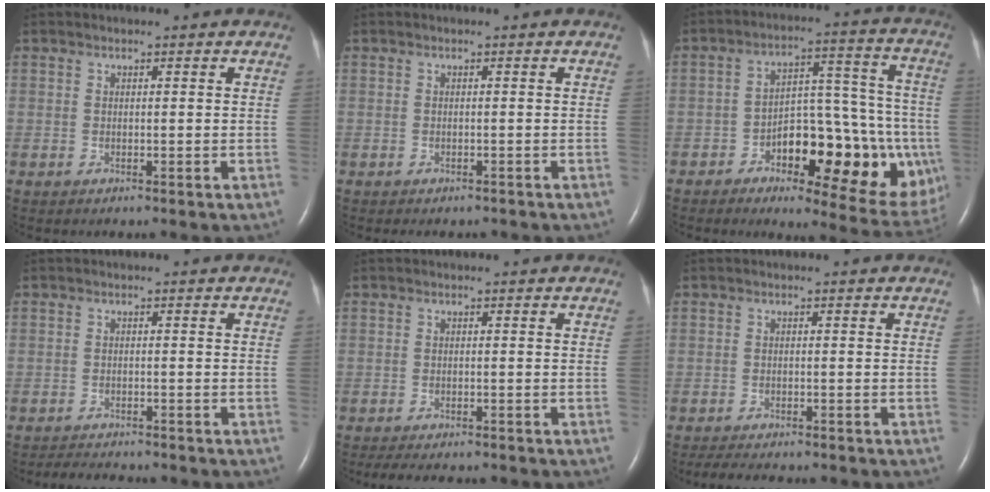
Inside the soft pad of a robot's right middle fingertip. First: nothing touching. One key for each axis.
{"total": 3.1, "fx": -2.7, "fy": 1.2, "fz": 1.0, "tx": -0.013, "ty": -0.003, "tz": -0.029}
{"total": 20.0, "fx": -6.6, "fy": 7.1, "fz": 17.5, "tx": -0.171, "ty": 0.031, "tz": -0.075}
{"total": 4.7, "fx": -4.4, "fy": 0.8, "fz": 1.4, "tx": -0.025, "ty": -0.009, "tz": -0.064}
{"total": 7.2, "fx": -6.2, "fy": 1.9, "fz": 3.1, "tx": -0.046, "ty": -0.007, "tz": -0.084}
{"total": 6.8, "fx": -5.9, "fy": 1.5, "fz": 3.0, "tx": -0.049, "ty": -0.011, "tz": -0.084}